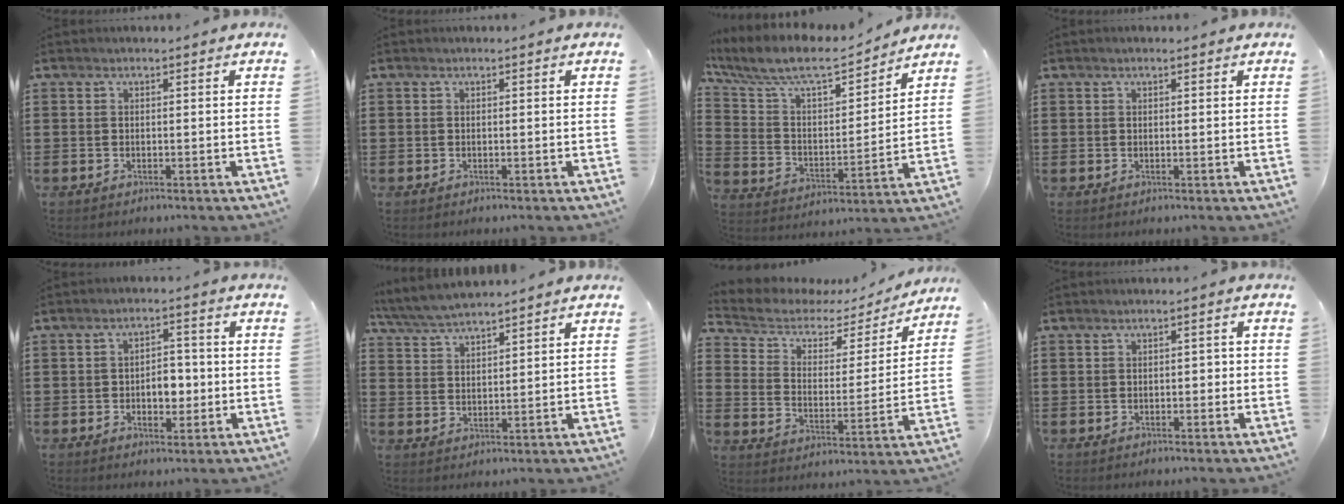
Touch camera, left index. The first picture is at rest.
{"total": 0.0}
{"total": 8.8, "force": [7.6, 1.9, 3.8], "torque": [-0.110, -0.050, 0.128]}
{"total": 0.7, "force": [0.4, 0.2, 0.5], "torque": [-0.010, 0.003, 0.008]}
{"total": 4.5, "force": [-1.0, 2.7, 3.5], "torque": [-0.053, 0.001, -0.025]}
{"total": 4.4, "force": [4.2, 0.5, 1.2], "torque": [-0.039, -0.011, 0.077]}
{"total": 3.6, "force": [2.5, 2.2, 1.2], "torque": [-0.047, -0.016, 0.031]}
{"total": 1.2, "force": [-0.6, 0.8, 0.7], "torque": [-0.017, 0.004, -0.015]}